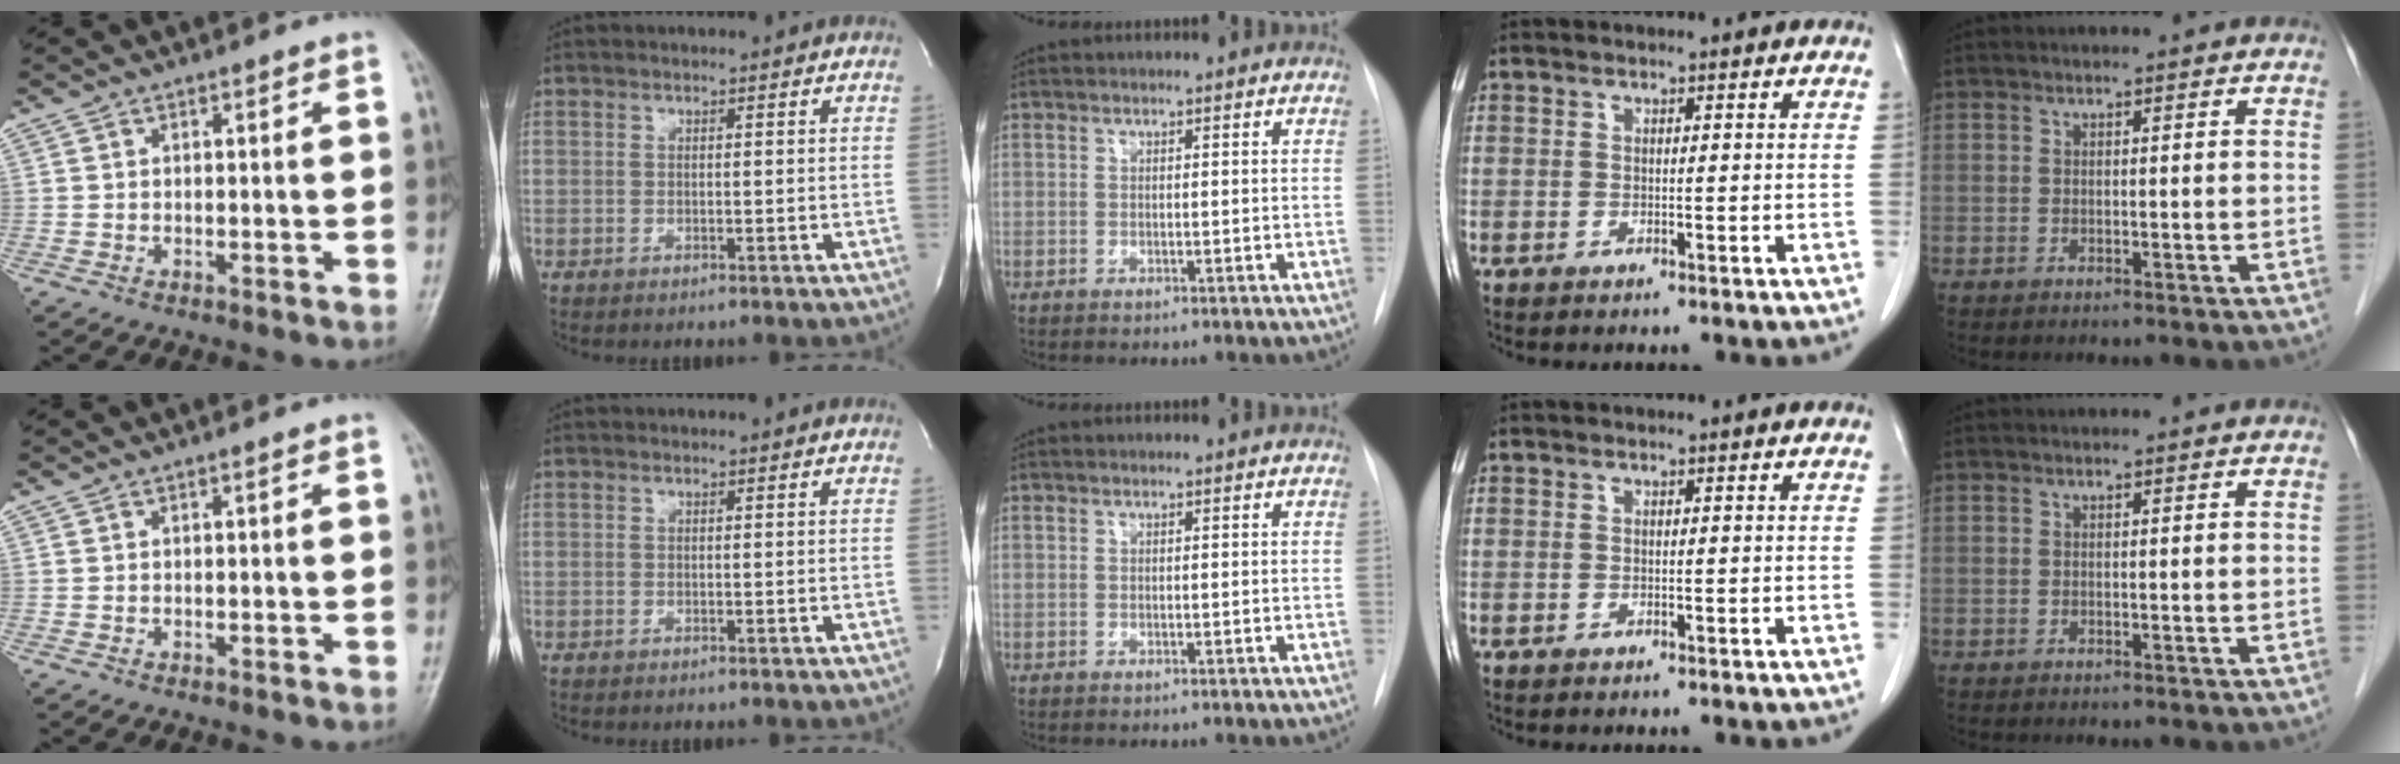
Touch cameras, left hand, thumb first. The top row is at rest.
{}